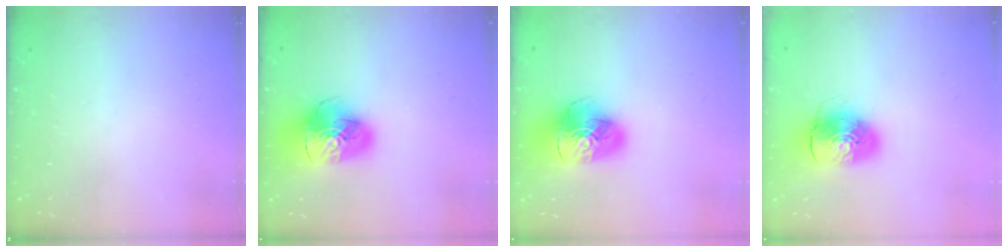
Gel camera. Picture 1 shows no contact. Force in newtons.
{"total": 14.9, "press": 14.8, "slide": 1.6}
{"total": 14.9, "press": 14.8, "slide": 1.6}
{"total": 10.1, "press": 10.0, "slide": 1.6}